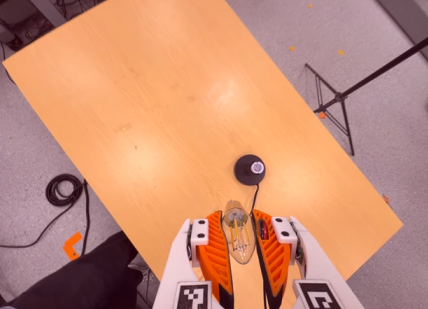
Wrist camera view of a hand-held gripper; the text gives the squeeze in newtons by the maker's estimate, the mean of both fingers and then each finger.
{"total": 21.4, "left": 24.3, "right": 18.4}